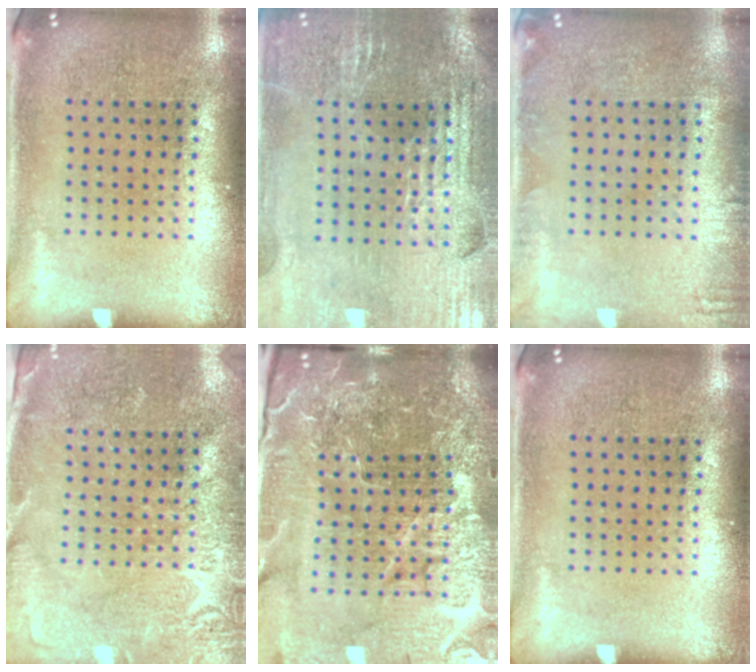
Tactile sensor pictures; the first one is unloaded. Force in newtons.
{"total": 2.9, "press": 2.8, "slide": 0.5}
{"total": 1.1, "press": 1.1, "slide": 0.2}
{"total": 2.8, "press": 2.7, "slide": 0.5}
{"total": 6.7, "press": 5.9, "slide": 3.1}
{"total": 0.0}